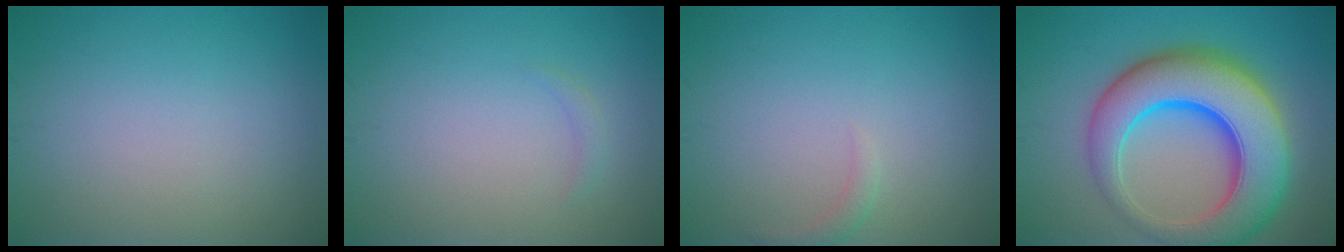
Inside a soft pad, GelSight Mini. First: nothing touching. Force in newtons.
{"total": 0.7, "press": 0.7, "slide": 0.1}
{"total": 1.0, "press": 1.0, "slide": 0.1}
{"total": 11.8, "press": 11.8, "slide": 0.5}